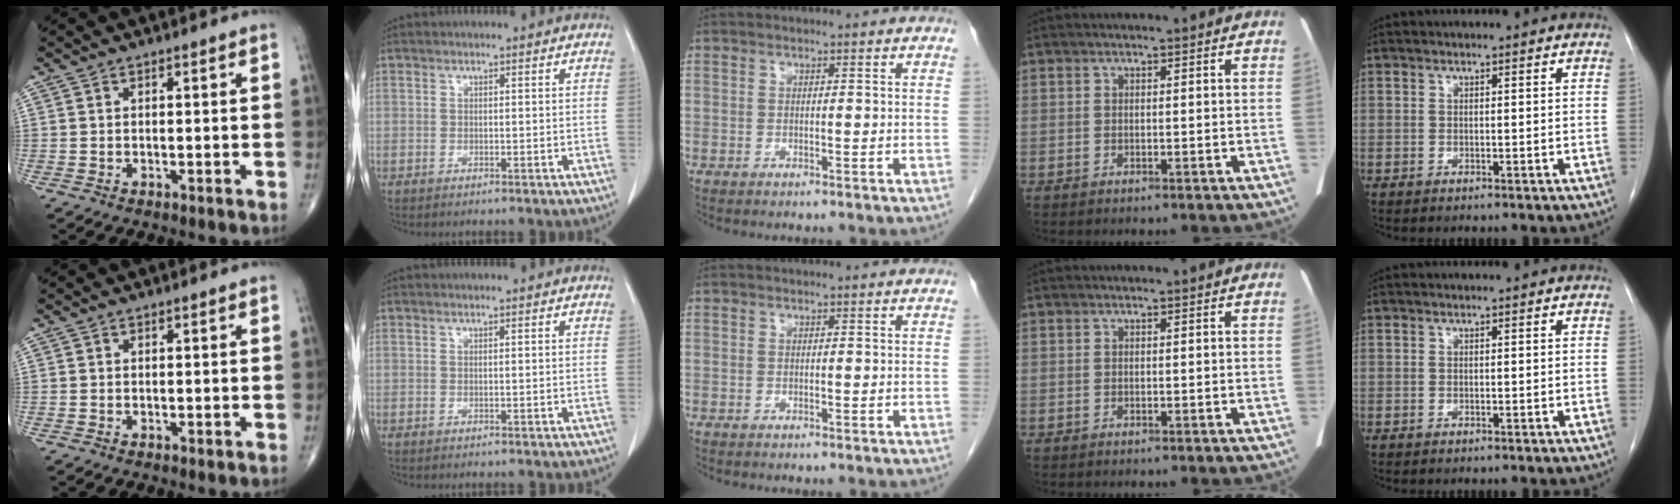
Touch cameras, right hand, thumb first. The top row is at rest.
{}